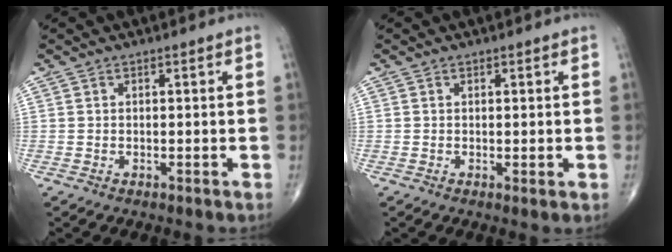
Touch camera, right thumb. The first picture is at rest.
{"total": 1.2, "force": [0.0, 0.1, 1.2], "torque": [-0.023, -0.005, 0.002]}